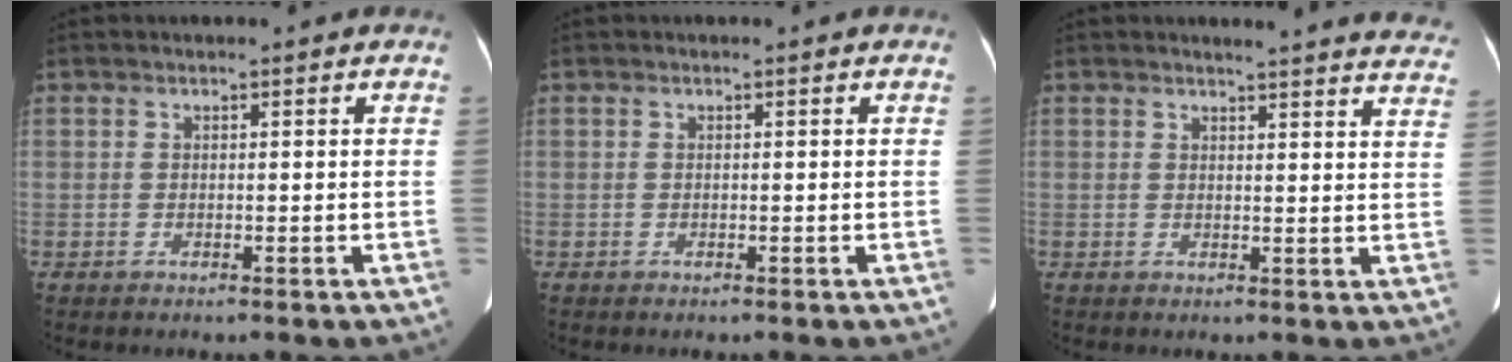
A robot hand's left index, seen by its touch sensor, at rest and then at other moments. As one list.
[{"total": 0.0}, {"total": 18.2, "force": [17.4, 1.6, 4.8], "torque": [-0.043, -0.069, 0.176]}]